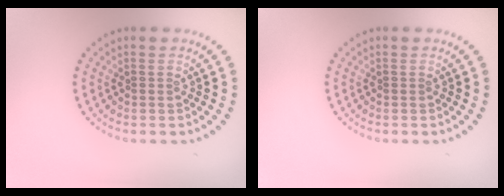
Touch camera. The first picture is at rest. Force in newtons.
{"total": 0.0}